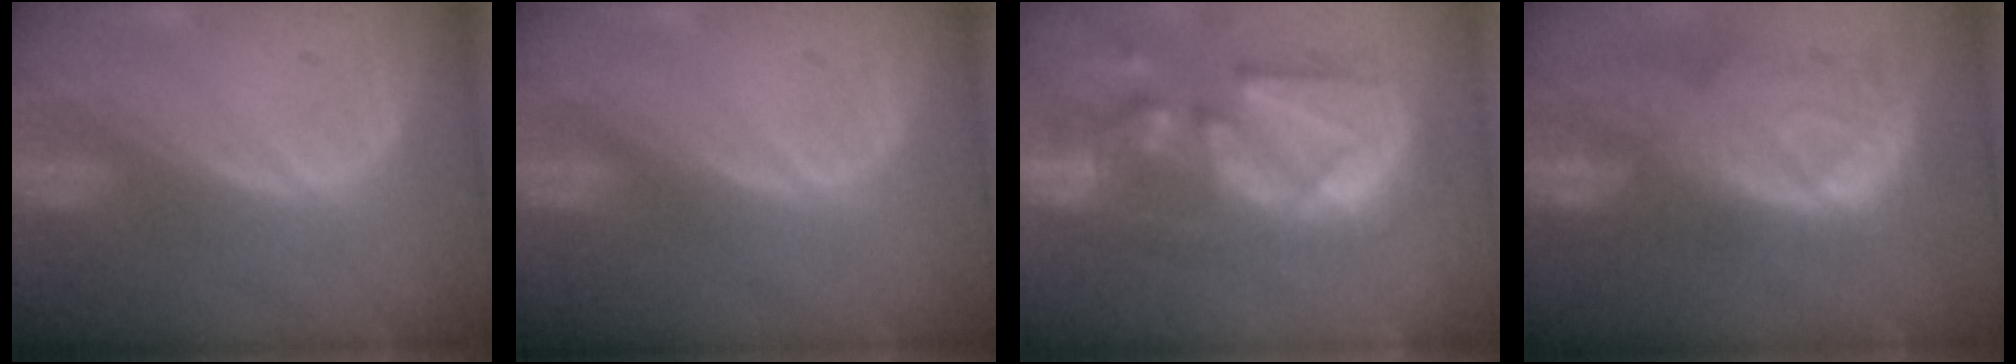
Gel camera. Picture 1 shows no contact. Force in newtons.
{"total": 0.0}
{"total": 12.5, "press": 11.0, "slide": 5.9}
{"total": 11.0, "press": 9.7, "slide": 5.3}